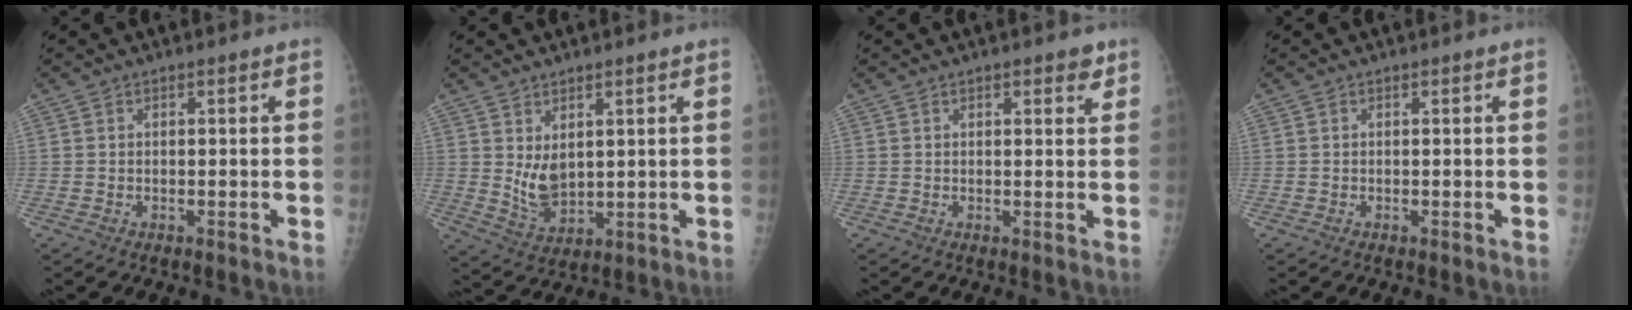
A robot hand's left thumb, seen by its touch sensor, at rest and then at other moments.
{"total": 6.2, "force": [1.9, 3.6, 4.6], "torque": [-0.069, -0.025, 0.048]}
{"total": 2.9, "force": [1.8, 1.2, 2.0], "torque": [-0.013, -0.007, 0.020]}
{"total": 0.0}